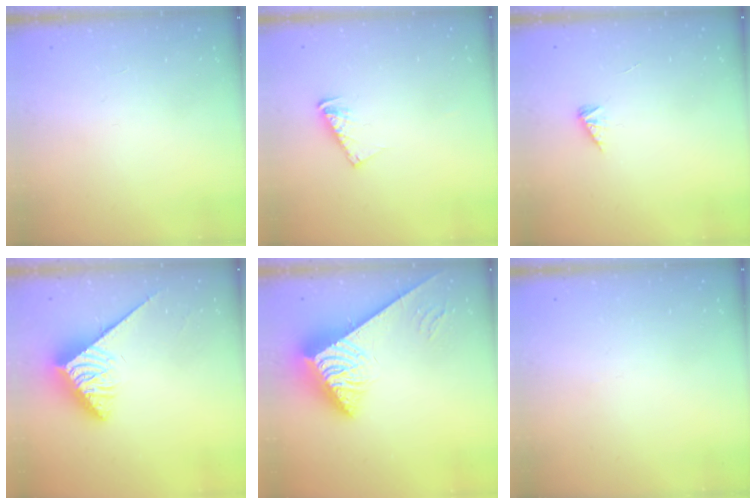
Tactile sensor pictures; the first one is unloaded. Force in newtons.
{"total": 6.6, "press": 6.6, "slide": 0.6}
{"total": 1.8, "press": 1.7, "slide": 0.3}
{"total": 3.8, "press": 3.8, "slide": 0.6}
{"total": 7.3, "press": 7.3, "slide": 0.1}
{"total": 0.0}